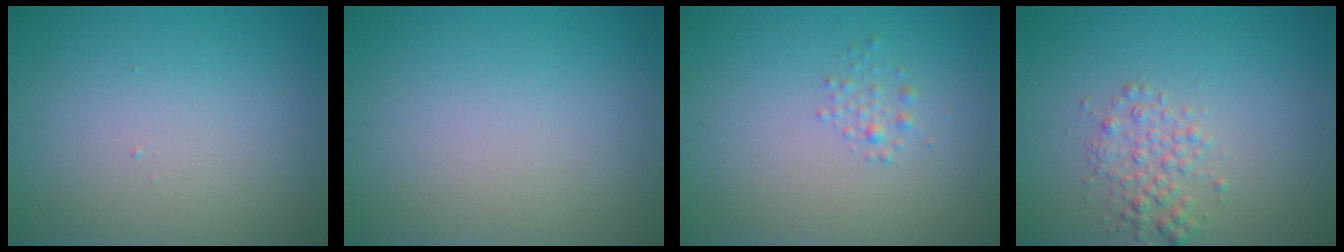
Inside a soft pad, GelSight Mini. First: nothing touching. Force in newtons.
{"total": 0.0}
{"total": 1.0, "press": 1.0, "slide": 0.0}
{"total": 2.2, "press": 2.2, "slide": 0.0}